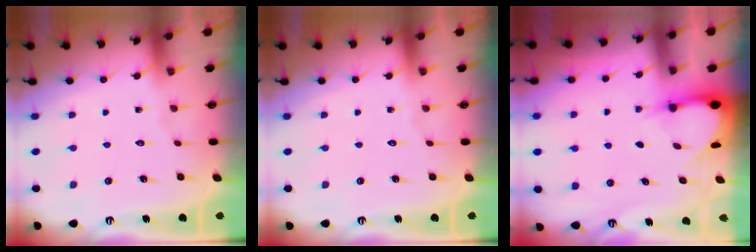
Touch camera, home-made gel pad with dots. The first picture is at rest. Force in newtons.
{"total": 0.0}
{"total": 3.0, "press": 2.9, "slide": 0.2}